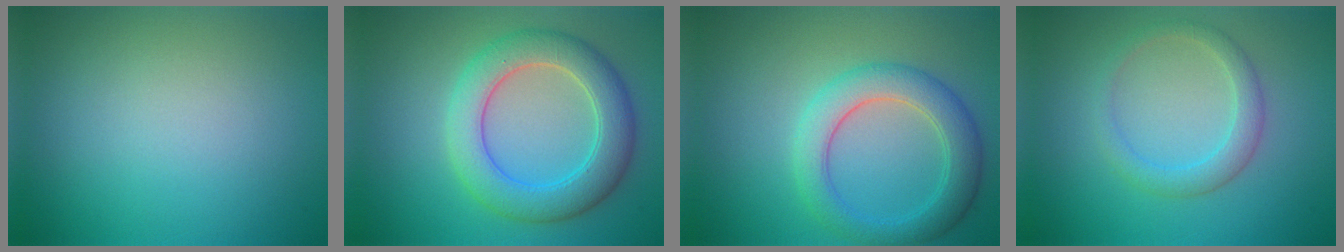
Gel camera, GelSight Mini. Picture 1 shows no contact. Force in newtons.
{"total": 6.1, "press": 6.1, "slide": 0.1}
{"total": 4.6, "press": 4.5, "slide": 0.5}
{"total": 2.4, "press": 2.4, "slide": 0.1}